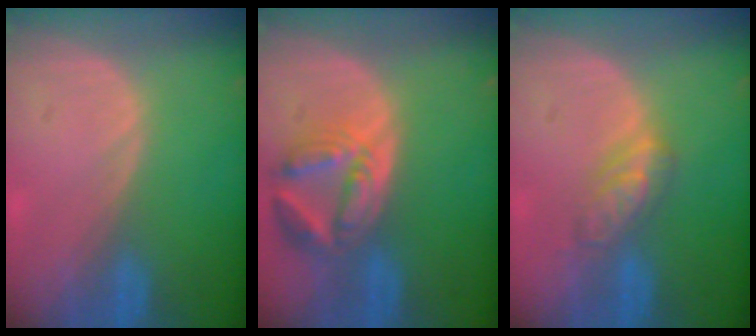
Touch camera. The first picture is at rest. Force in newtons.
{"total": 8.1, "press": 7.2, "slide": 3.7}
{"total": 4.7, "press": 4.5, "slide": 1.3}